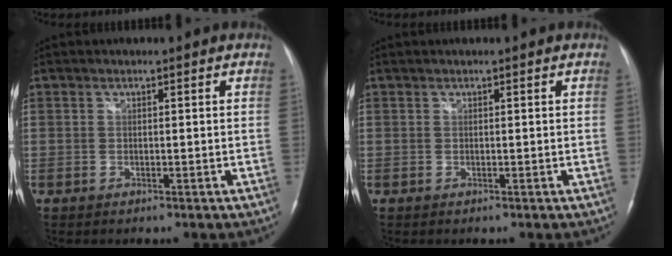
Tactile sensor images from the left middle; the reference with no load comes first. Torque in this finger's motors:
{"motor_torque": [0.15, -0.05, -0.10, 0.01]}